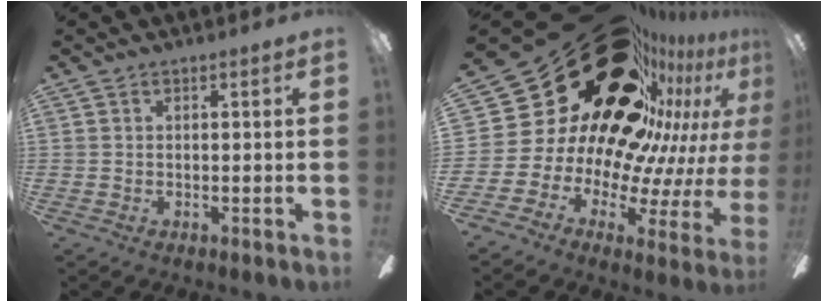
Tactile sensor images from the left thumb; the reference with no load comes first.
{"total": 34.0, "force": [21.2, 18.2, 19.4], "torque": [-0.278, -0.207, 0.430]}